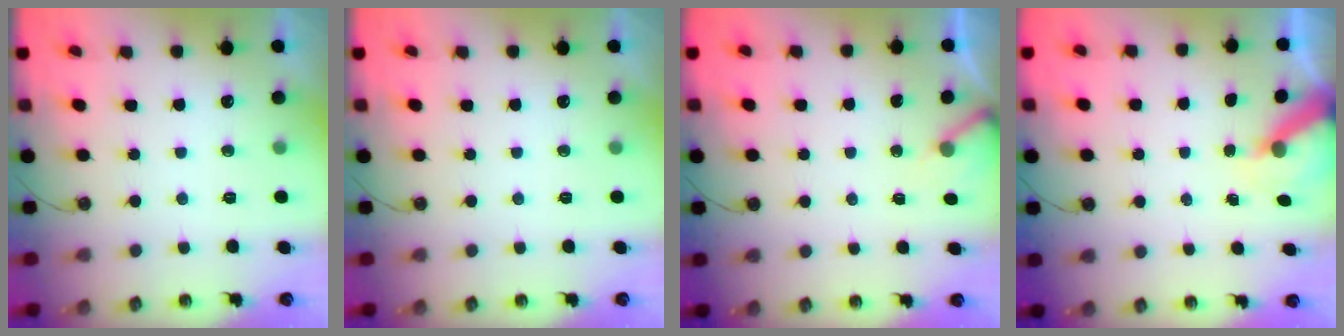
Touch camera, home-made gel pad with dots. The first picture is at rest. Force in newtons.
{"total": 0.0}
{"total": 2.7, "press": 2.7, "slide": 0.2}
{"total": 6.5, "press": 6.5, "slide": 0.1}